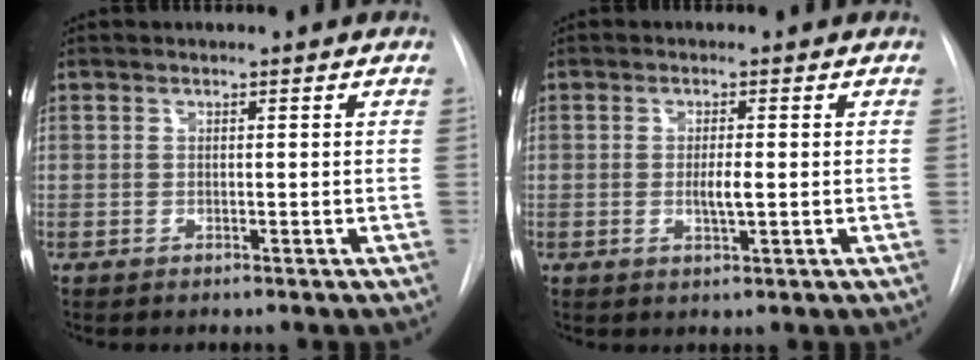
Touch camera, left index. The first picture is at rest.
{"total": 2.4, "force": [-0.1, 0.4, 2.4], "torque": [-0.046, -0.003, -0.002]}